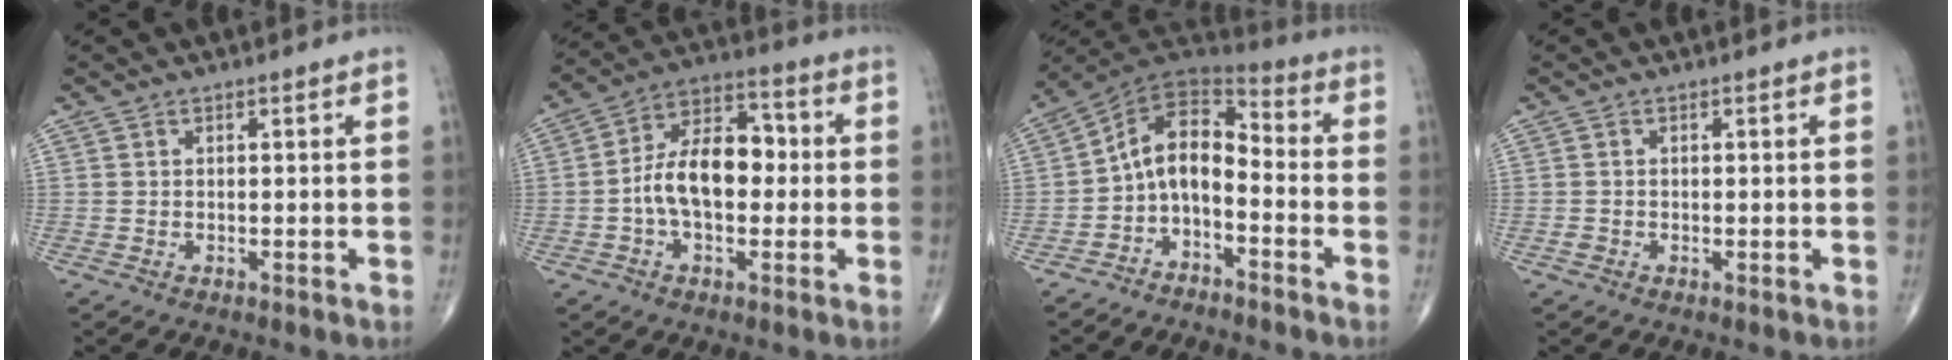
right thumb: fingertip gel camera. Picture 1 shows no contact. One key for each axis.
{"total": 13.2, "fx": -0.9, "fy": 7.9, "fz": 10.5, "tx": -0.165, "ty": 0.038, "tz": -0.024}
{"total": 10.1, "fx": -3.5, "fy": 5.9, "fz": 7.4, "tx": -0.100, "ty": 0.083, "tz": -0.076}
{"total": 0.8, "fx": -0.3, "fy": 0.7, "fz": 0.4, "tx": -0.009, "ty": 0.000, "tz": -0.006}